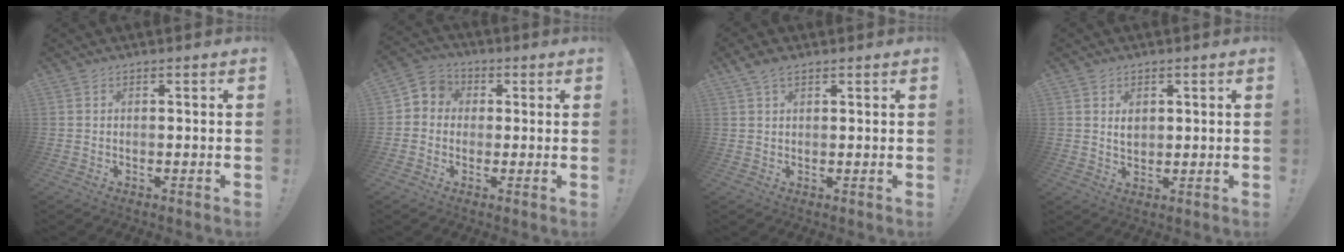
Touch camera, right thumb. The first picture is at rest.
{"total": 5.3, "force": [-0.8, 5.0, 1.6], "torque": [-0.021, 0.016, -0.013]}
{"total": 3.6, "force": [2.3, 1.8, 2.2], "torque": [-0.038, -0.006, 0.045]}
{"total": 3.4, "force": [1.5, 2.5, 1.8], "torque": [-0.009, -0.009, 0.021]}